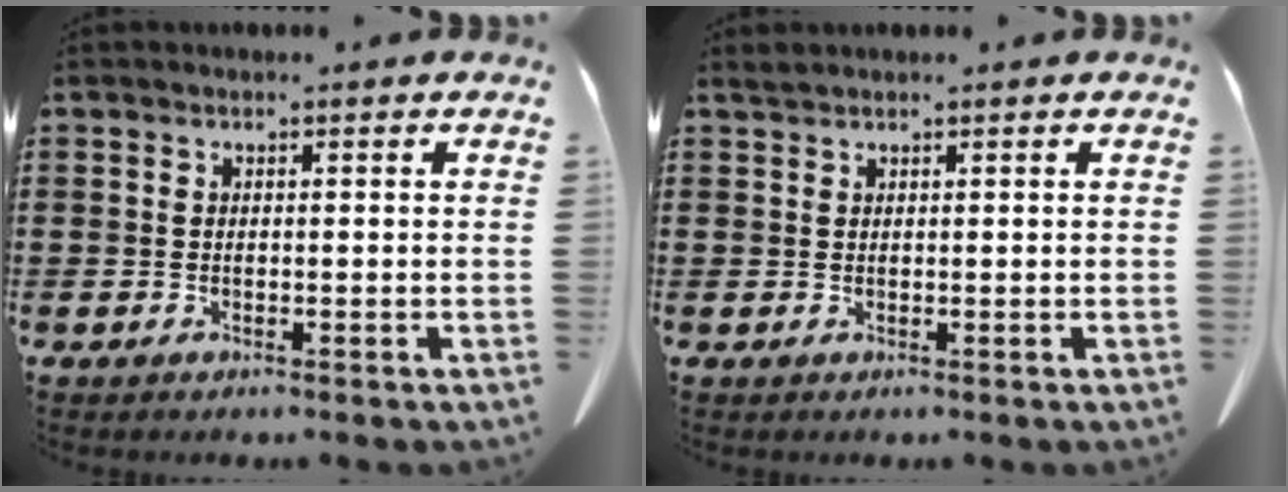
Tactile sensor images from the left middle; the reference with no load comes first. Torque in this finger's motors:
{"motor_torque": [-0.05, 0.01, 0.00, 0.00]}